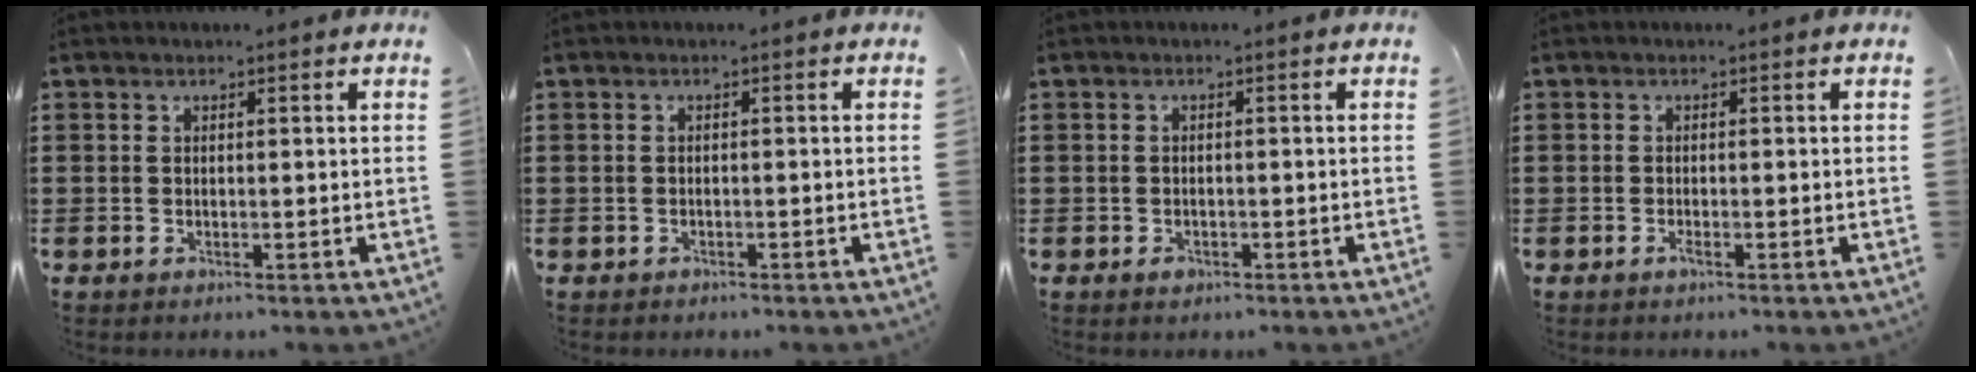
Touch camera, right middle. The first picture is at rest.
{"total": 0.7, "force": [-0.6, 0.3, -0.1], "torque": [-0.001, 0.000, -0.015]}
{"total": 0.8, "force": [-0.6, 0.5, 0.3], "torque": [-0.007, -0.003, -0.012]}
{"total": 0.8, "force": [-0.5, 0.1, 0.7], "torque": [-0.013, -0.003, -0.008]}